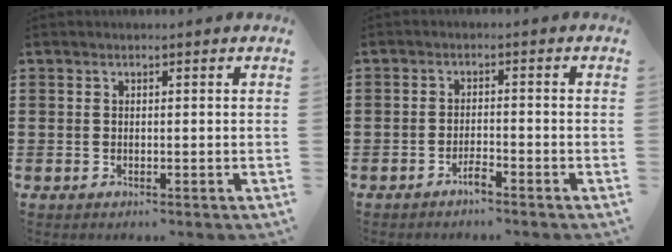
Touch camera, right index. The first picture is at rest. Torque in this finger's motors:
{"motor_torque": [0.99, 1.15, 0.15, 0.05]}